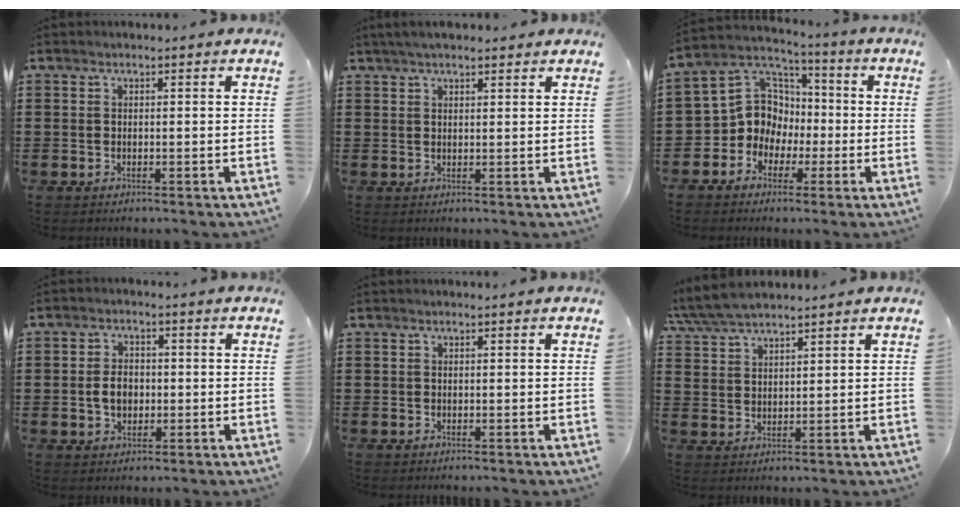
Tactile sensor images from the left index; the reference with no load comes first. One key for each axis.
{"total": 2.6, "fx": 2.2, "fy": 0.5, "fz": 1.4, "tx": -0.029, "ty": 0.007, "tz": 0.040}
{"total": 9.7, "fx": -1.7, "fy": 9.0, "fz": 3.3, "tx": -0.109, "ty": 0.008, "tz": -0.036}
{"total": 4.0, "fx": -0.5, "fy": 2.8, "fz": 2.8, "tx": -0.049, "ty": 0.003, "tz": -0.013}
{"total": 0.0}
{"total": 4.9, "fx": 4.5, "fy": 1.0, "fz": 1.8, "tx": -0.050, "ty": -0.006, "tz": 0.085}